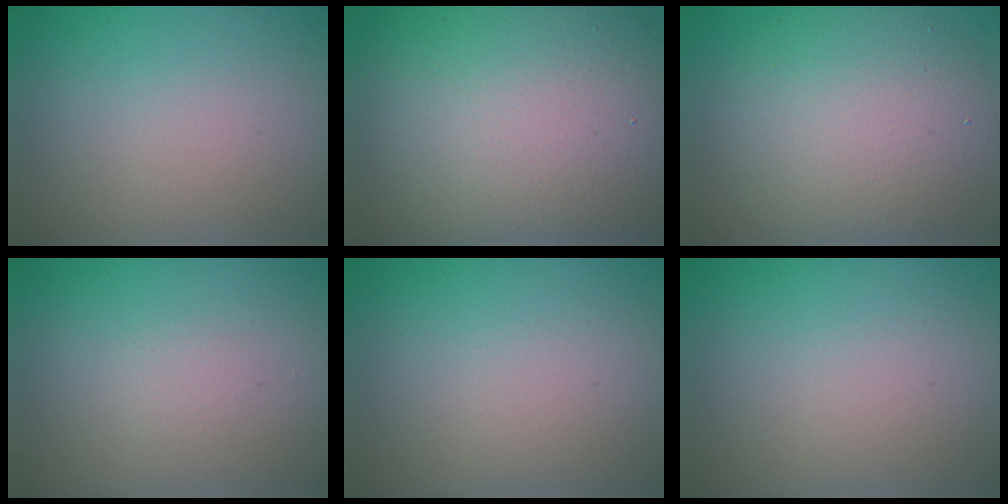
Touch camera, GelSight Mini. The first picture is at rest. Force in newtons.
{"total": 15.2, "press": 15.2, "slide": 0.8}
{"total": 7.1, "press": 7.0, "slide": 0.7}
{"total": 0.6, "press": 0.6, "slide": 0.1}
{"total": 0.0}
{"total": 0.0}